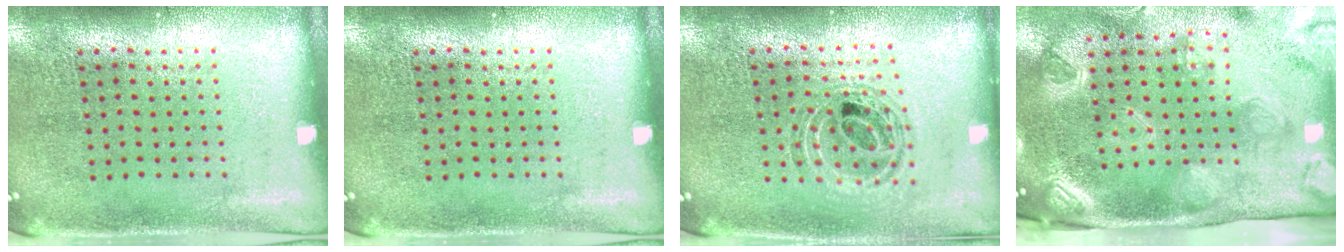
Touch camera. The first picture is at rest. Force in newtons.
{"total": 0.0}
{"total": 0.9, "press": 0.9, "slide": 0.1}
{"total": 3.9, "press": 2.9, "slide": 2.6}